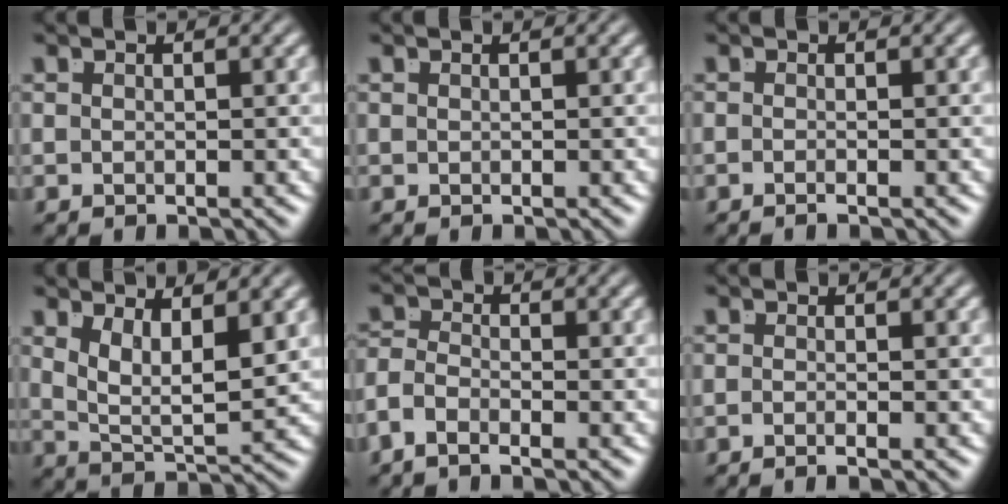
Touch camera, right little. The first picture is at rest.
{"total": 0.0}
{"total": 1.1, "force": [-0.8, -0.5, 0.4], "torque": [-0.006, -0.002, -0.015]}
{"total": 4.4, "force": [1.3, 2.3, 3.5], "torque": [-0.072, -0.018, 0.022]}
{"total": 3.1, "force": [-1.9, 1.7, 1.7], "torque": [-0.043, -0.019, -0.031]}
{"total": 1.4, "force": [-1.0, -0.7, 0.6], "torque": [-0.005, -0.001, -0.019]}